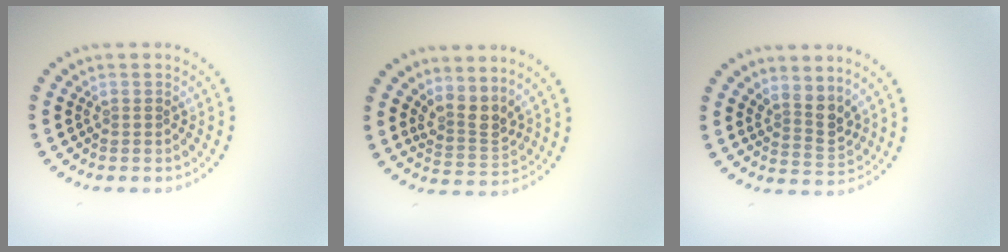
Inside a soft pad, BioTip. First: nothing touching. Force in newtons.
{"total": 2.8, "press": 2.0, "slide": 2.0}
{"total": 2.7, "press": 2.0, "slide": 1.7}